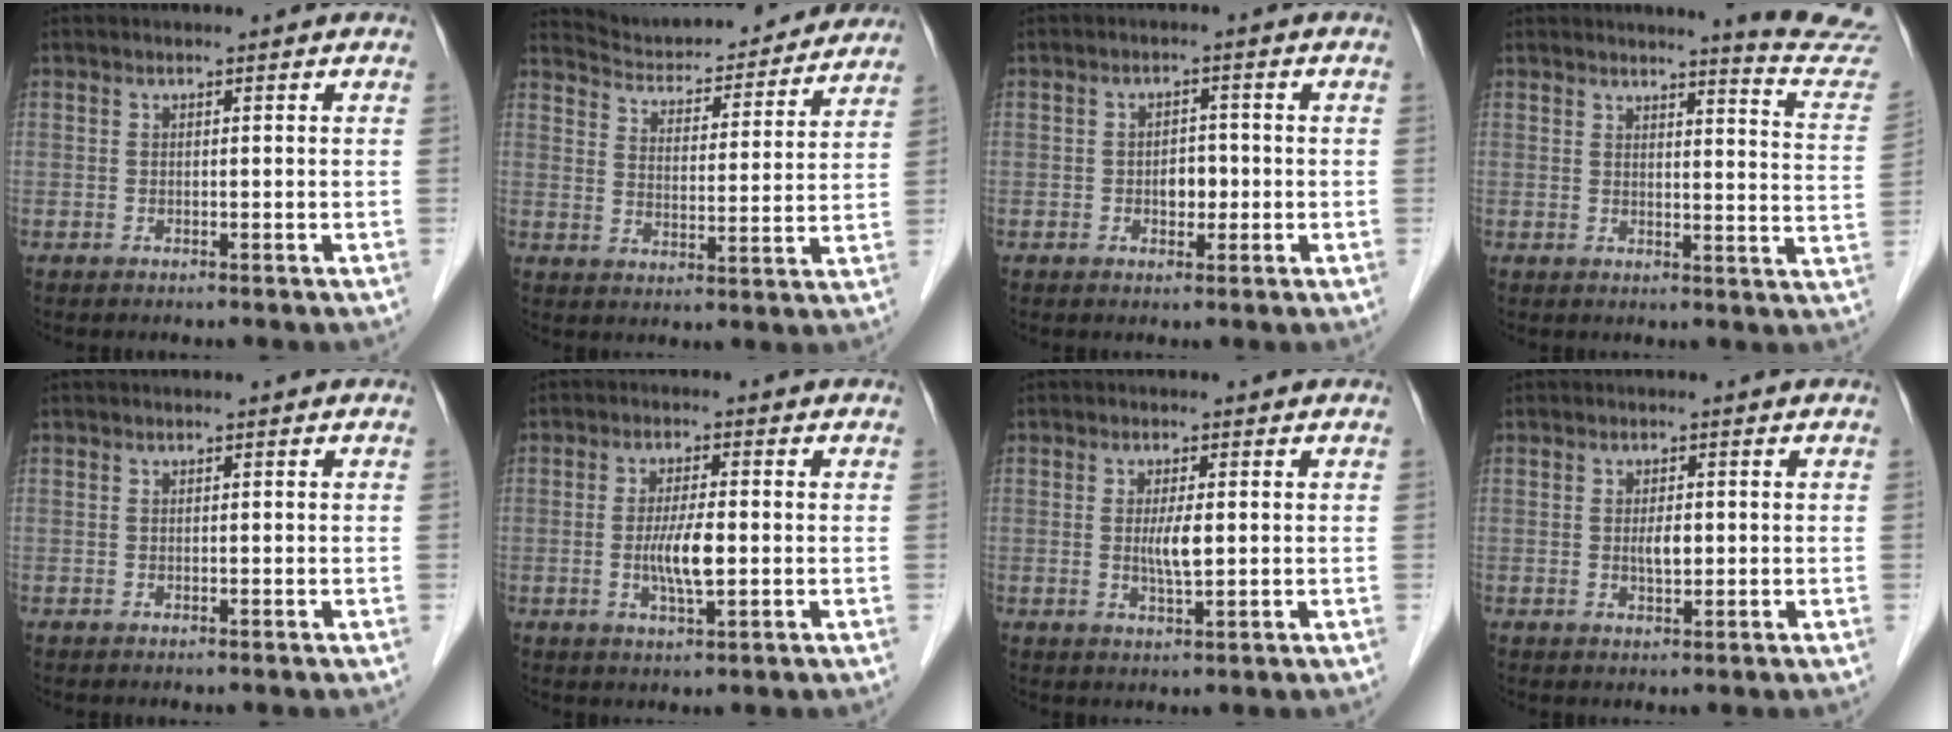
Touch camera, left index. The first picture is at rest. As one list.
[{"total": 19.4, "force": [18.5, 3.6, 4.7], "torque": [-0.065, -0.007, 0.249]}, {"total": 2.8, "force": [-0.6, 1.8, 2.1], "torque": [-0.030, 0.005, -0.007]}, {"total": 10.9, "force": [10.7, -1.6, 1.1], "torque": [-0.012, -0.106, 0.102]}, {"total": 0.0}, {"total": 5.1, "force": [-0.7, 0.8, 5.0], "torque": [-0.103, -0.009, -0.012]}, {"total": 3.2, "force": [0.1, 0.5, 3.2], "torque": [-0.063, -0.005, 0.004]}, {"total": 2.1, "force": [0.0, 0.8, 1.9], "torque": [-0.039, -0.002, 0.001]}]